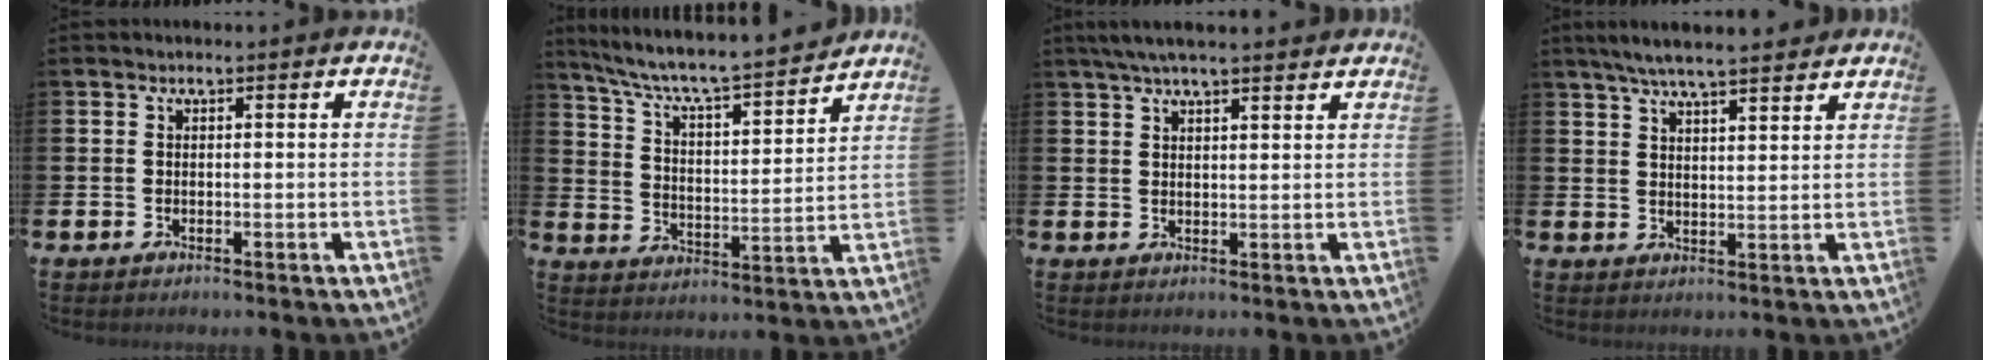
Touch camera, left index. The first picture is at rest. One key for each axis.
{"total": 7.0, "fx": 6.5, "fy": 0.5, "fz": 2.4, "tx": -0.079, "ty": -0.055, "tz": 0.106}
{"total": 4.4, "fx": 3.9, "fy": 0.4, "fz": 2.0, "tx": -0.048, "ty": -0.004, "tz": 0.071}
{"total": 5.9, "fx": 5.5, "fy": 0.5, "fz": 2.1, "tx": -0.055, "ty": -0.017, "tz": 0.099}